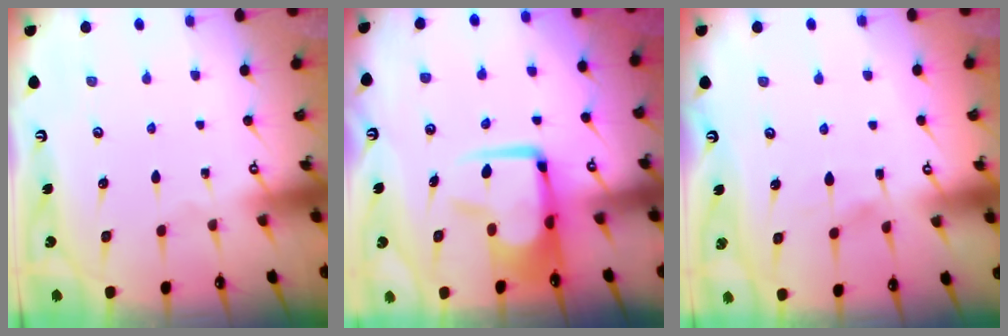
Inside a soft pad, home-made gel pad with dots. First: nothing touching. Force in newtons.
{"total": 10.6, "press": 10.4, "slide": 2.0}
{"total": 4.9, "press": 4.9, "slide": 0.5}